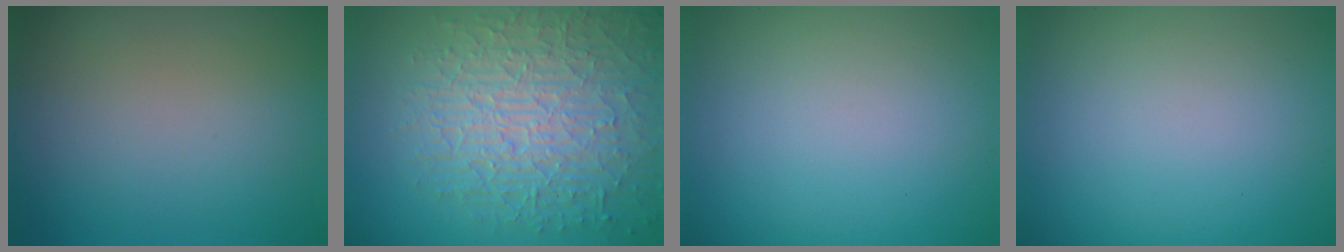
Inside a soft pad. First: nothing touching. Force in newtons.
{"total": 8.7, "press": 6.1, "slide": 6.2}
{"total": 0.0}
{"total": 0.0}